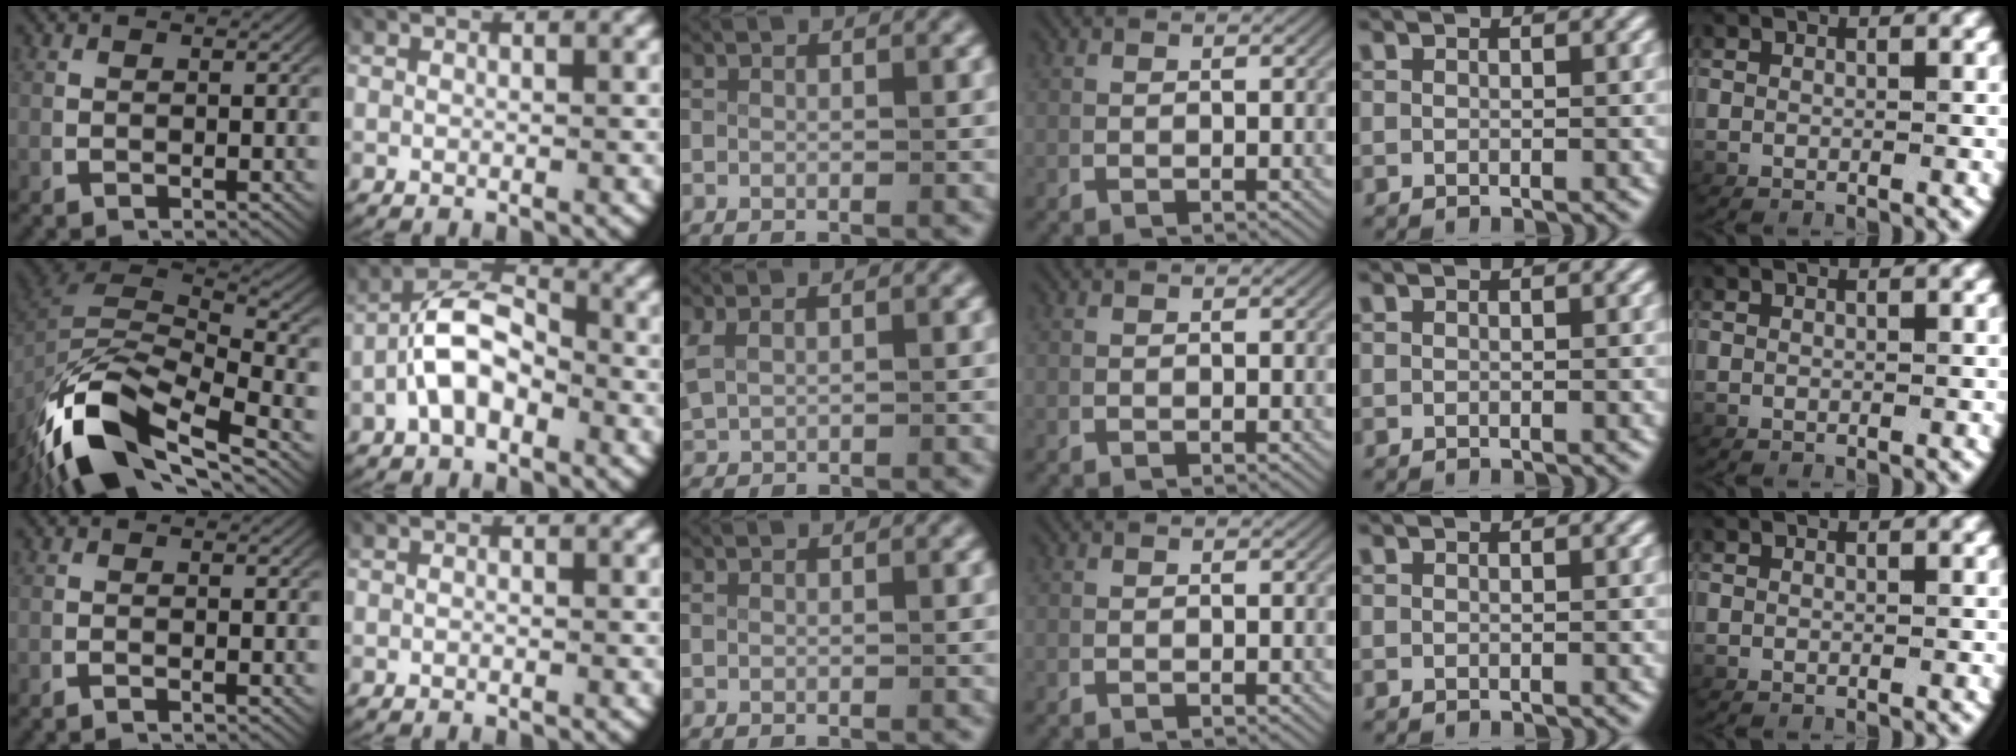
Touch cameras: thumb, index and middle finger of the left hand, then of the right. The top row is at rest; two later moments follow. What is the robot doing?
{"motion": "lift_and_place", "object": "scissors"}